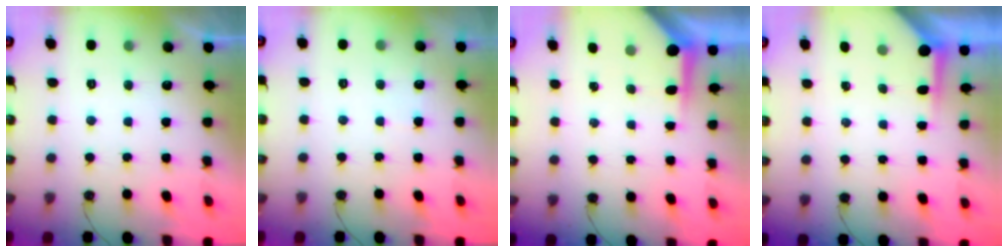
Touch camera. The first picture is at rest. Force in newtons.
{"total": 5.2, "press": 5.1, "slide": 0.7}
{"total": 4.0, "press": 4.0, "slide": 0.3}
{"total": 3.9, "press": 3.9, "slide": 0.3}